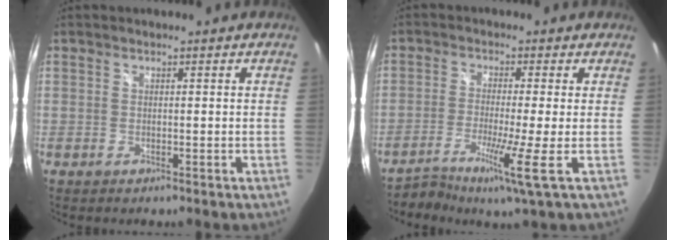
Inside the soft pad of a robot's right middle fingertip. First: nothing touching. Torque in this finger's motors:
{"motor_torque": [0.33, -0.32, 0.13, 0.07]}